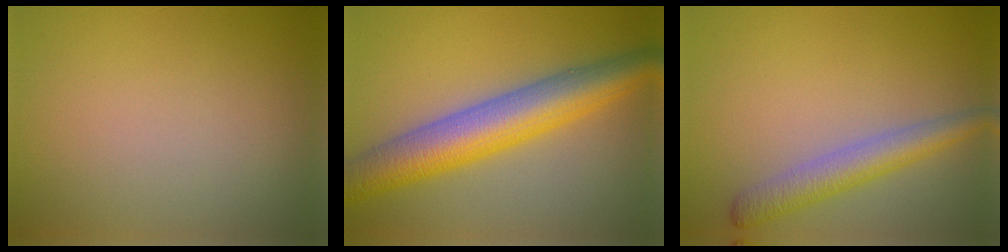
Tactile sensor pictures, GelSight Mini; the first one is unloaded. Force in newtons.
{"total": 7.9, "press": 7.9, "slide": 0.2}
{"total": 3.7, "press": 3.6, "slide": 0.3}